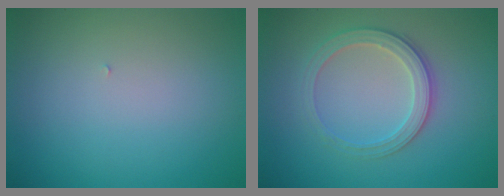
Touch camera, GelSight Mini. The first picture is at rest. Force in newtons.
{"total": 2.9, "press": 2.8, "slide": 0.7}